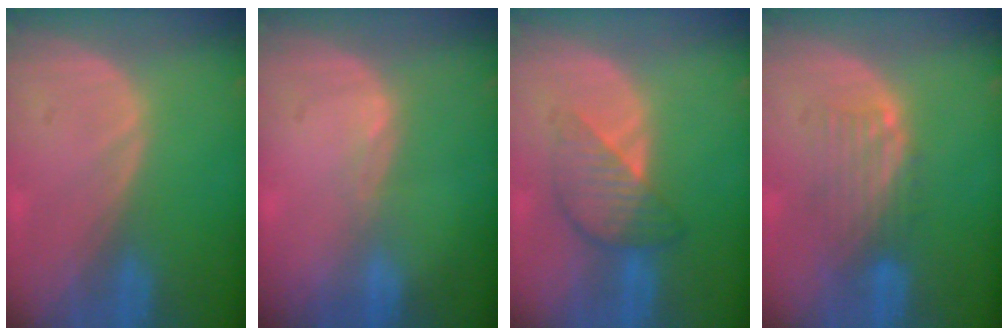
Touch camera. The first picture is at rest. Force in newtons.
{"total": 1.0, "press": 0.7, "slide": 0.7}
{"total": 5.5, "press": 5.4, "slide": 0.4}
{"total": 5.0, "press": 4.3, "slide": 2.6}